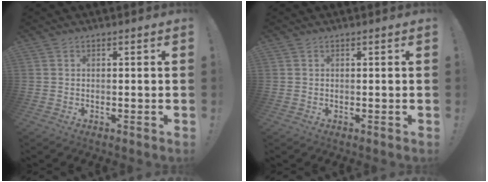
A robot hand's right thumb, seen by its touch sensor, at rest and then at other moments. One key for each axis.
{"total": 0.0}